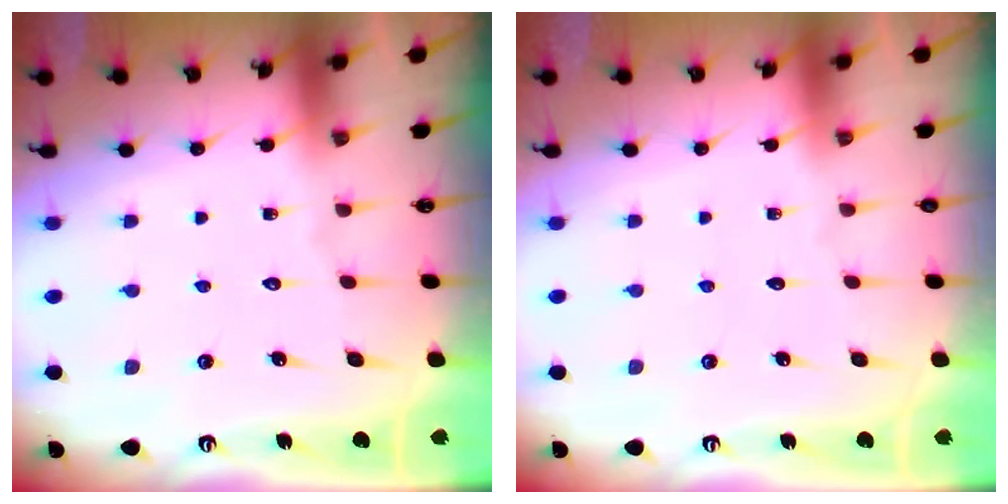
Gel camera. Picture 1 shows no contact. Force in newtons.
{"total": 0.0}